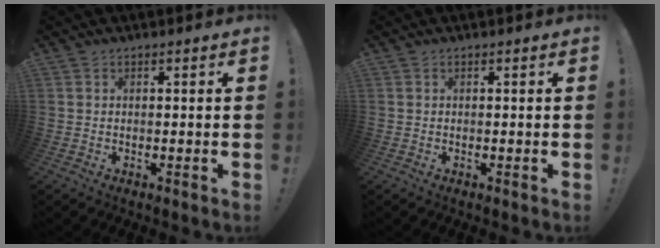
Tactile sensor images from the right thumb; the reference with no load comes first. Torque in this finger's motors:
{"motor_torque": [0.00, 0.00, -0.06, 0.03, 0.00]}